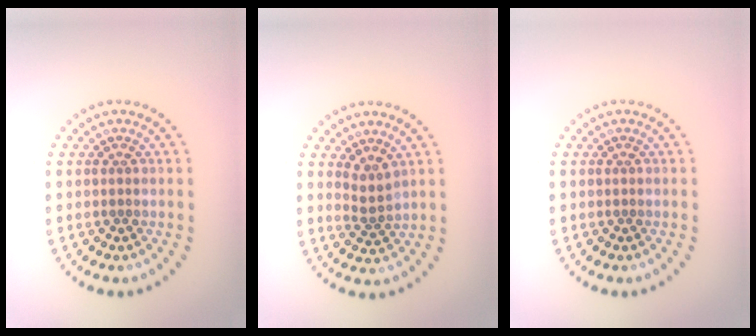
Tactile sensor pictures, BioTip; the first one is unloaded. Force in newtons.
{"total": 1.9, "press": 1.3, "slide": 1.4}
{"total": 0.0}